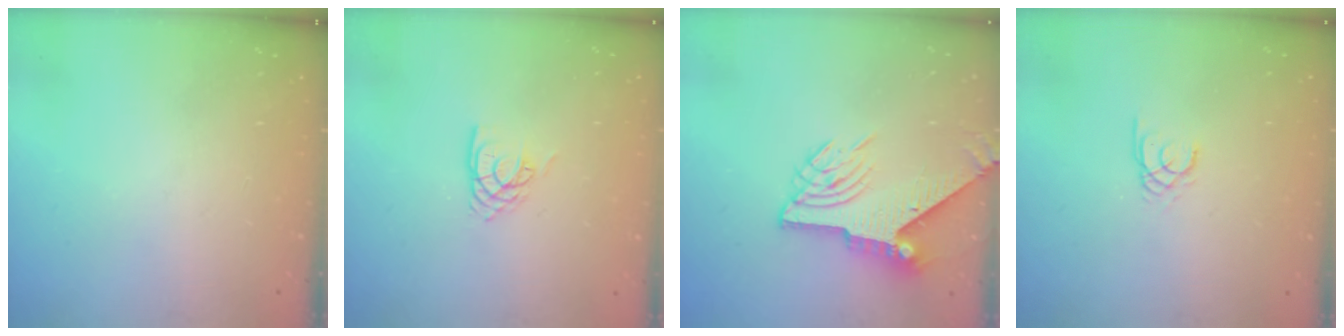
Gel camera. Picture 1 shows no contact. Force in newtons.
{"total": 6.0, "press": 5.9, "slide": 0.4}
{"total": 9.2, "press": 9.2, "slide": 0.7}
{"total": 1.6, "press": 1.6, "slide": 0.2}